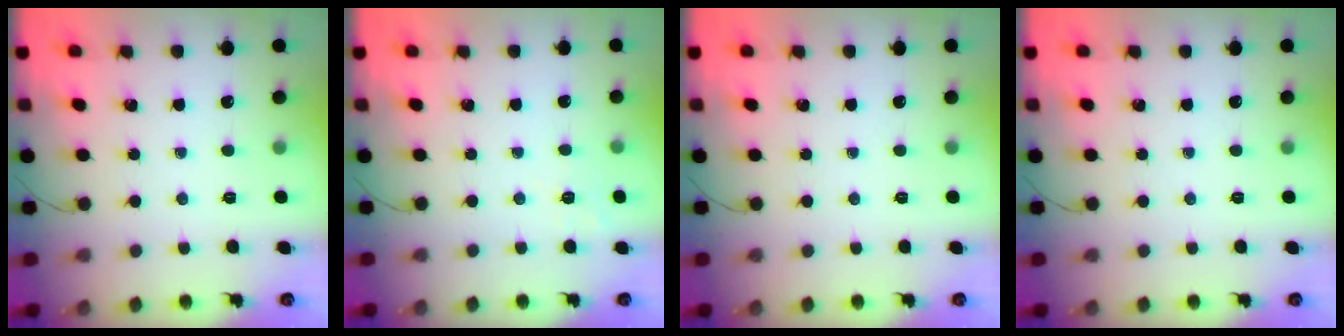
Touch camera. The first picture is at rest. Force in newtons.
{"total": 4.1, "press": 3.7, "slide": 1.8}
{"total": 0.0}
{"total": 0.0}